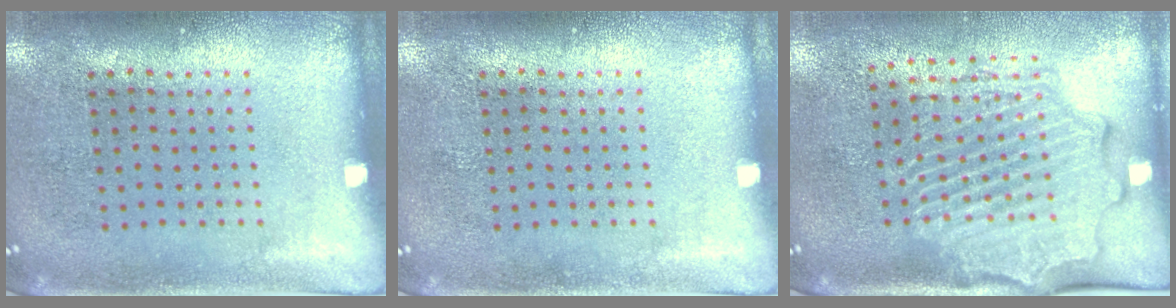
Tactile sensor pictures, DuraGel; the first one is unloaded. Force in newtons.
{"total": 0.0}
{"total": 2.6, "press": 2.3, "slide": 1.2}